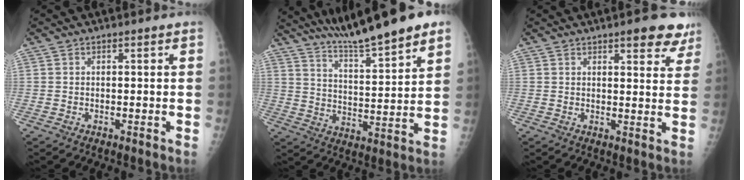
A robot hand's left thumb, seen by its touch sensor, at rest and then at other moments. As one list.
[{"total": 17.2, "force": [13.8, 1.8, 10.1], "torque": [-0.138, -0.067, 0.221]}, {"total": 7.9, "force": [5.5, 2.7, 5.0], "torque": [-0.032, -0.025, 0.061]}]